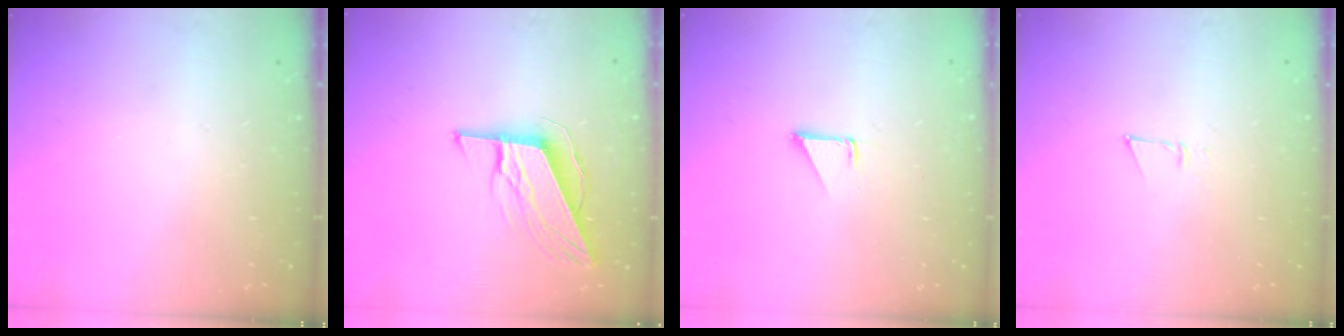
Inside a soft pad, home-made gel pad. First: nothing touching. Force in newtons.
{"total": 9.7, "press": 9.5, "slide": 1.9}
{"total": 1.4, "press": 1.3, "slide": 0.1}
{"total": 3.1, "press": 3.1, "slide": 0.7}